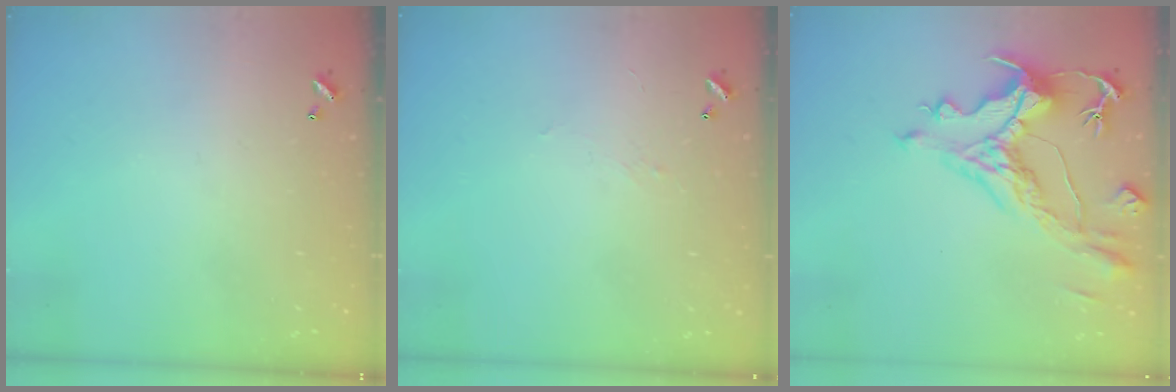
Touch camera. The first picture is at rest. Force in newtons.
{"total": 2.2, "press": 2.0, "slide": 0.8}
{"total": 4.6, "press": 4.2, "slide": 1.8}